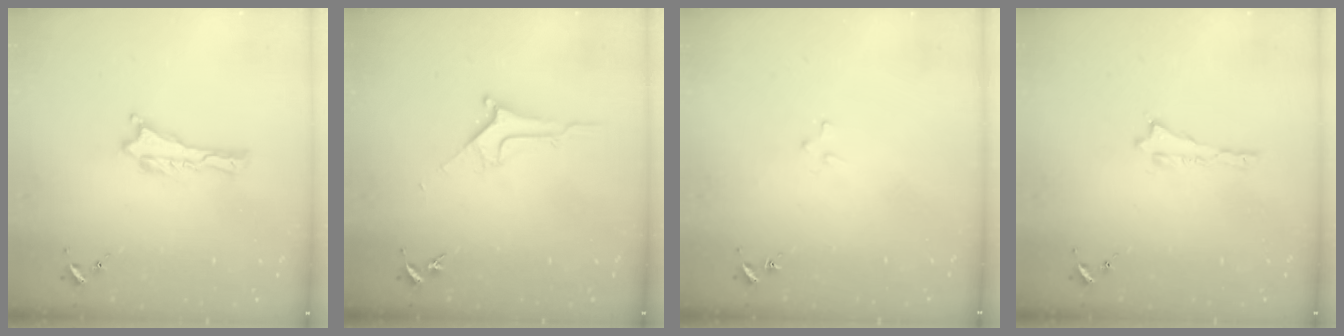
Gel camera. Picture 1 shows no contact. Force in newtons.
{"total": 1.8, "press": 1.7, "slide": 0.2}
{"total": 1.9, "press": 1.9, "slide": 0.1}
{"total": 0.0}